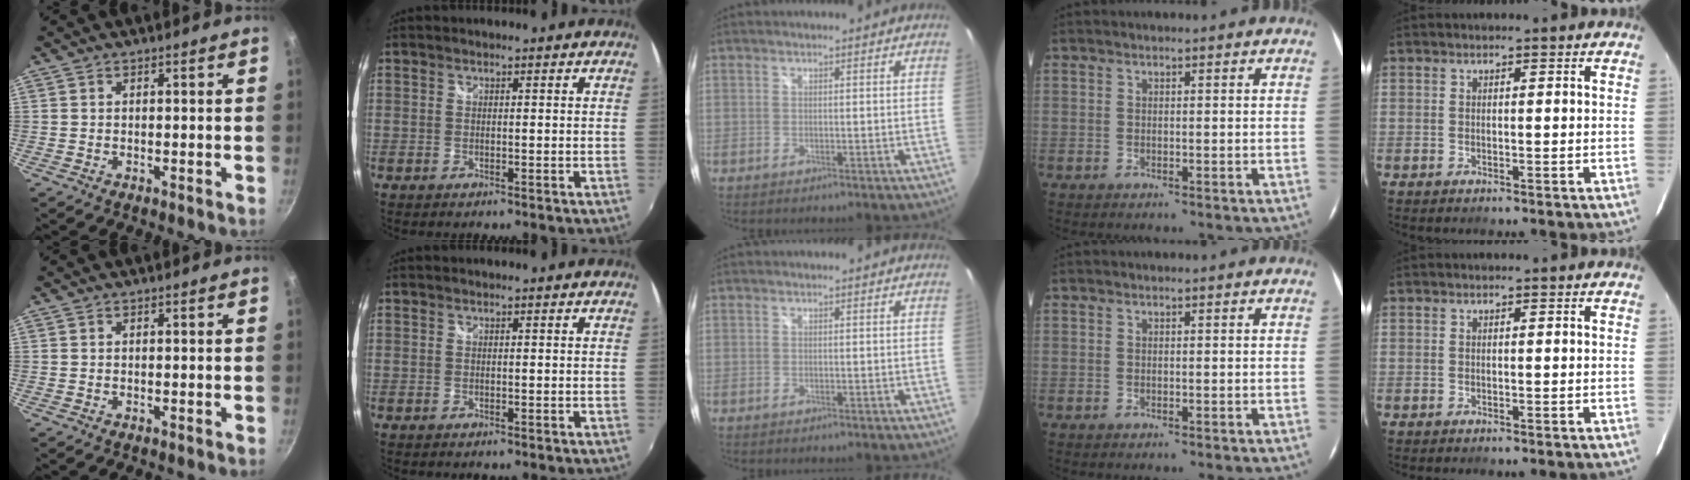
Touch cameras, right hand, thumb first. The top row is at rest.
{}